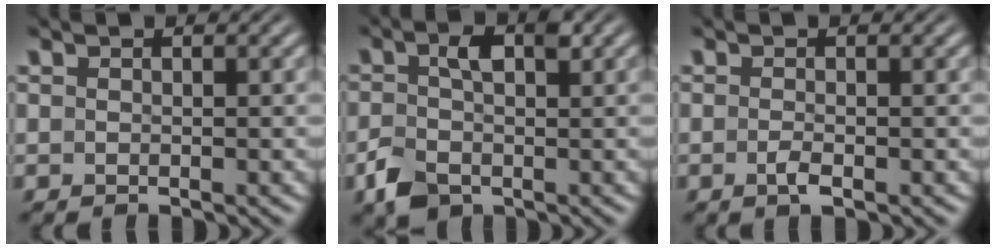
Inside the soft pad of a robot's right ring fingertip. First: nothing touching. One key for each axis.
{"total": 3.7, "fx": -1.1, "fy": 2.2, "fz": 2.7, "tx": -0.053, "ty": -0.009, "tz": -0.011}
{"total": 1.1, "fx": -0.7, "fy": 0.0, "fz": 0.8, "tx": -0.017, "ty": -0.003, "tz": -0.012}